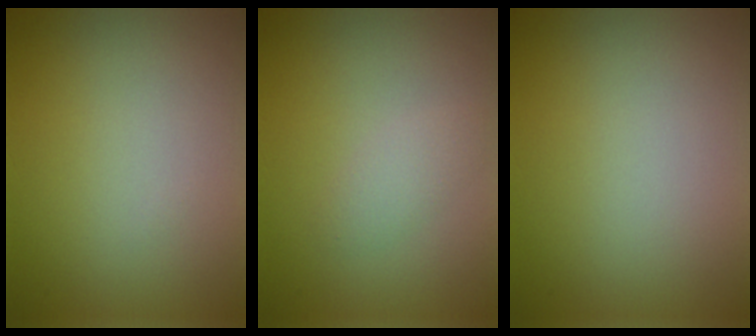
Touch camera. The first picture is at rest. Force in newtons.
{"total": 1.5, "press": 1.5, "slide": 0.0}
{"total": 0.0}